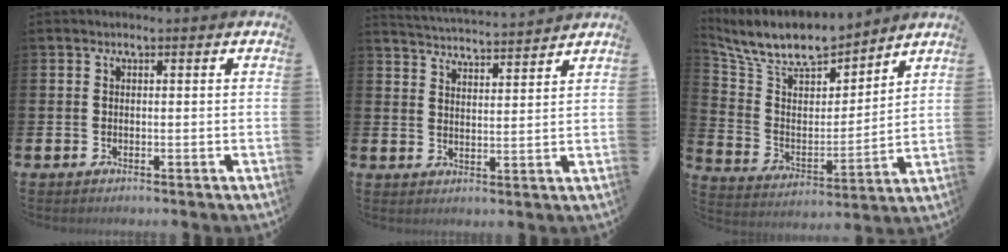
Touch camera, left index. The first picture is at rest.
{"total": 4.3, "force": [4.3, -0.2, 0.0], "torque": [-0.015, -0.036, 0.074]}
{"total": 10.2, "force": [9.5, 2.8, 2.4], "torque": [-0.088, -0.069, 0.168]}